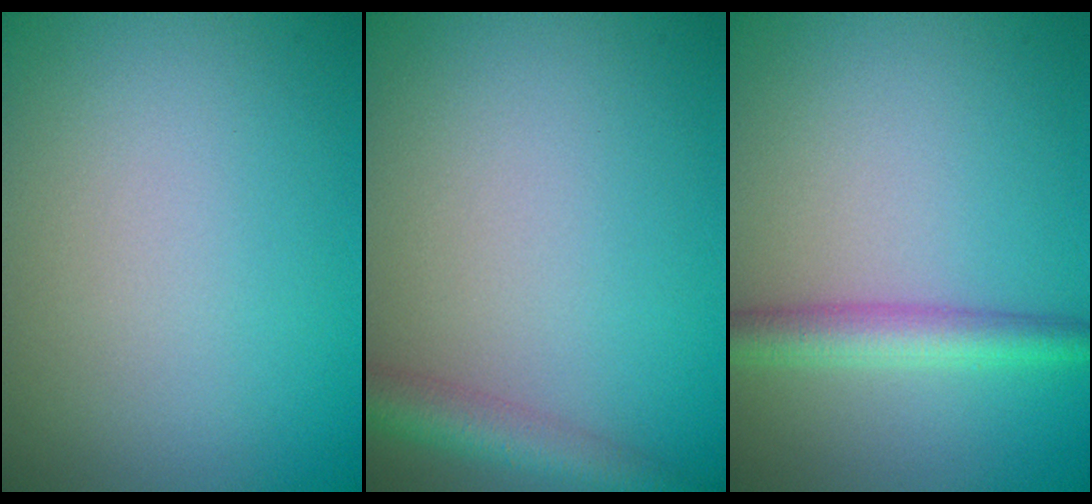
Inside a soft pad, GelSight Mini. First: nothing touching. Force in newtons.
{"total": 3.3, "press": 3.3, "slide": 0.1}
{"total": 3.4, "press": 3.4, "slide": 0.1}